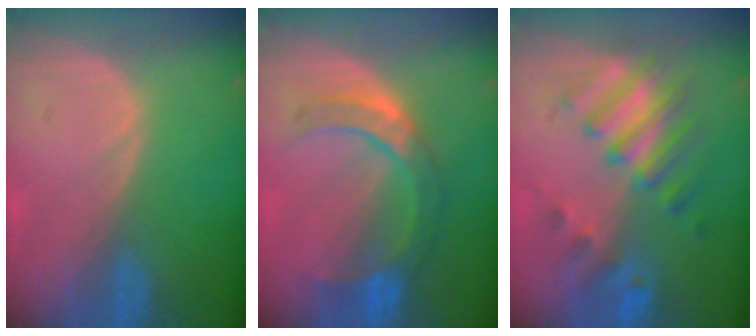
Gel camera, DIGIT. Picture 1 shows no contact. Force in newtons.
{"total": 7.0, "press": 7.0, "slide": 0.9}
{"total": 7.8, "press": 7.6, "slide": 1.8}